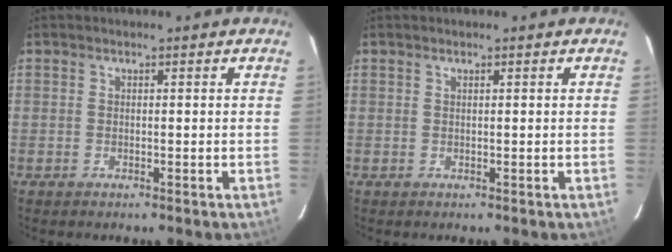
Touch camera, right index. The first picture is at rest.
{"total": 0.0}